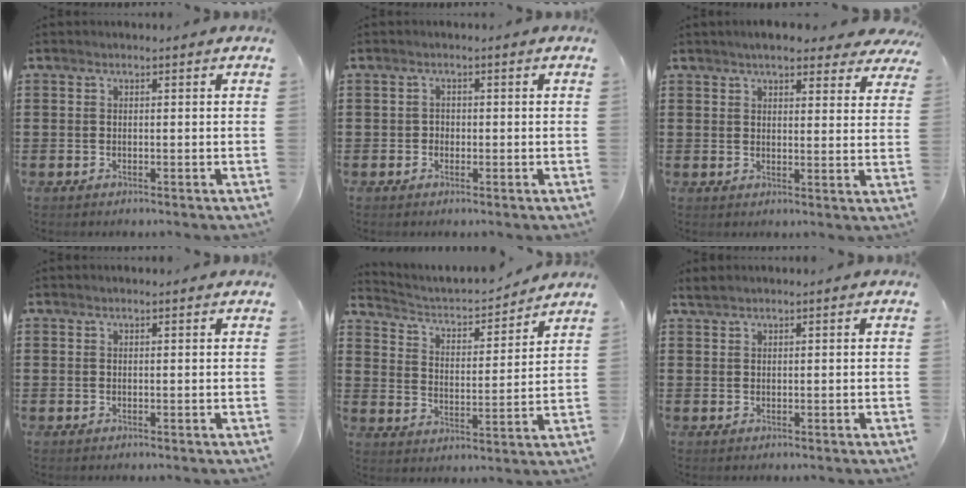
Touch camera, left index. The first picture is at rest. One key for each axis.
{"total": 1.0, "fx": -0.4, "fy": 0.8, "fz": 0.4, "tx": -0.009, "ty": 0.003, "tz": -0.009}
{"total": 5.3, "fx": 4.6, "fy": 1.0, "fz": 2.4, "tx": -0.052, "ty": -0.009, "tz": 0.083}
{"total": 0.0}
{"total": 3.2, "fx": 3.0, "fy": 0.7, "fz": 1.1, "tx": -0.039, "ty": -0.030, "tz": 0.040}
{"total": 1.0, "fx": 0.8, "fy": 0.0, "fz": 0.5, "tx": -0.011, "ty": 0.001, "tz": 0.016}